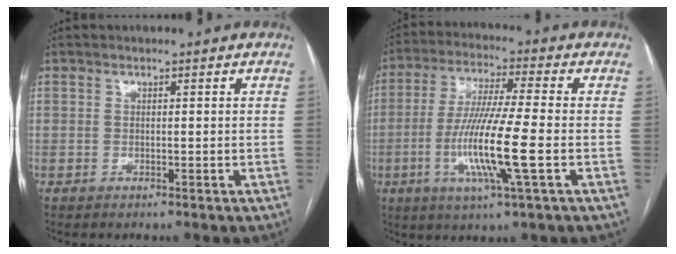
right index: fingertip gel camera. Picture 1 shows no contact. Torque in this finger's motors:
{"motor_torque": [1.95, -0.19, 0.48, 0.15]}